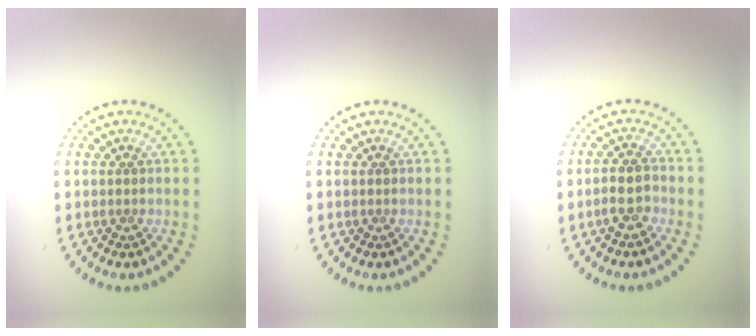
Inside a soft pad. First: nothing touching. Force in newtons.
{"total": 0.0}
{"total": 2.4, "press": 2.2, "slide": 0.7}